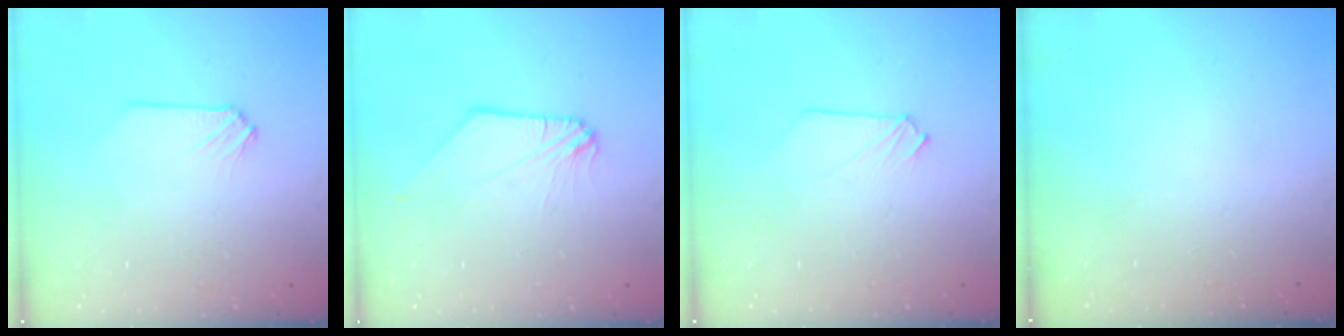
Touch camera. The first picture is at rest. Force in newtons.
{"total": 1.0, "press": 1.0, "slide": 0.3}
{"total": 0.0}
{"total": 0.0}